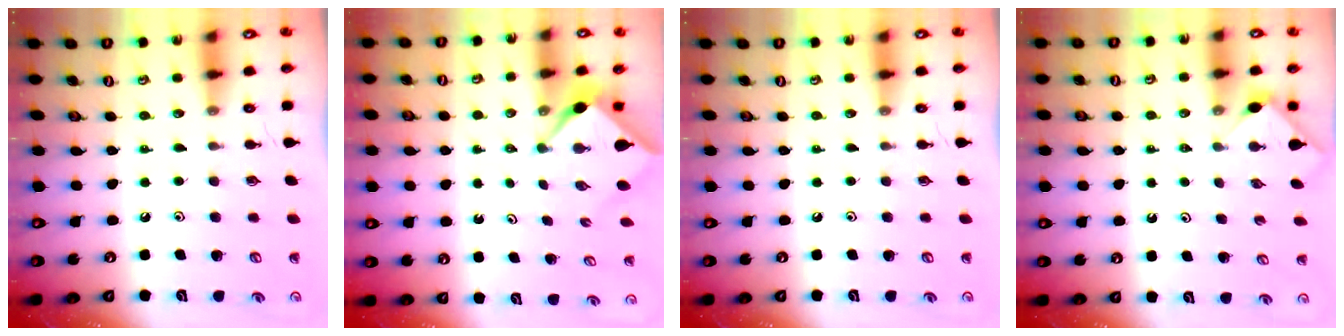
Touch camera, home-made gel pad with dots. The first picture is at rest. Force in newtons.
{"total": 2.2, "press": 2.1, "slide": 0.3}
{"total": 0.0}
{"total": 2.7, "press": 2.6, "slide": 0.4}